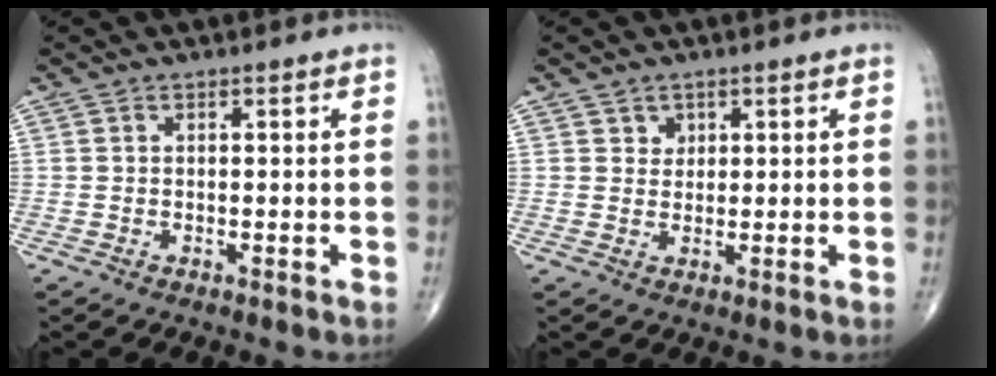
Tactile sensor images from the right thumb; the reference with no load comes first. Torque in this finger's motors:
{"motor_torque": [-0.21, 0.01, -0.09, -0.16, 0.01]}